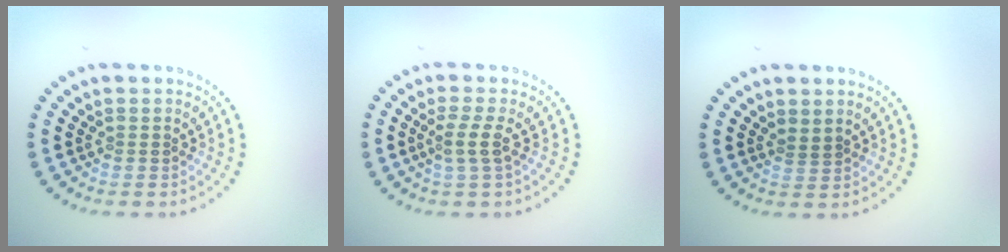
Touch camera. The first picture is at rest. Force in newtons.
{"total": 1.9, "press": 1.4, "slide": 1.2}
{"total": 0.6, "press": 0.3, "slide": 0.5}